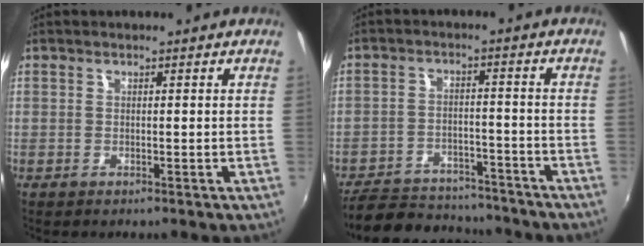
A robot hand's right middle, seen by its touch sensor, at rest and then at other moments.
{"total": 17.2, "force": [-14.9, 5.8, 6.2], "torque": [-0.142, 0.002, -0.208]}